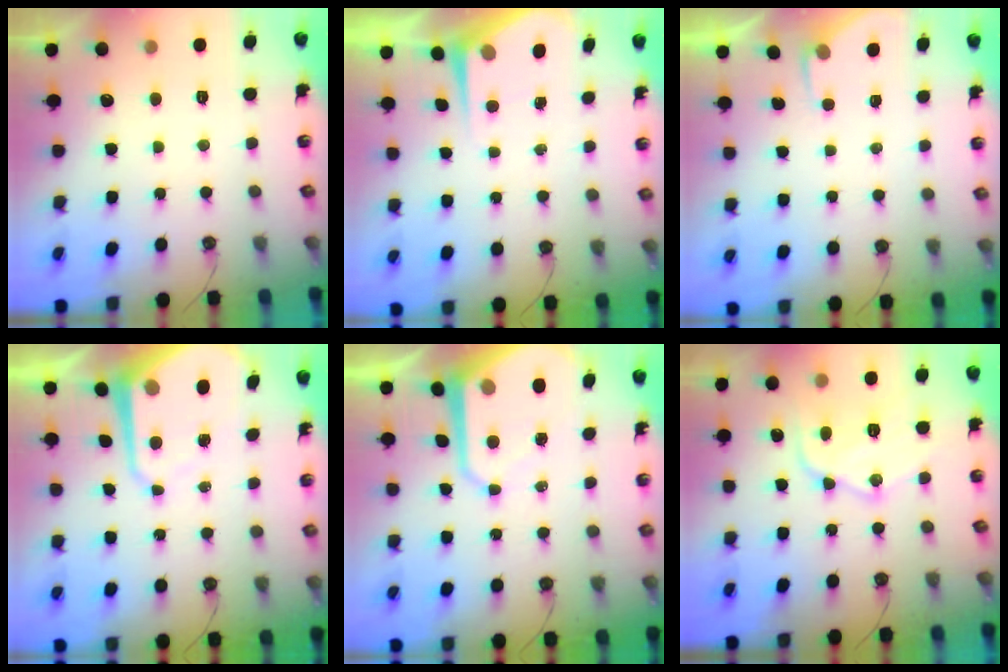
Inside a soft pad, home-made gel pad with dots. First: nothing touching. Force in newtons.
{"total": 5.9, "press": 5.9, "slide": 0.5}
{"total": 2.7, "press": 2.6, "slide": 0.5}
{"total": 10.2, "press": 10.2, "slide": 1.0}
{"total": 12.7, "press": 12.7, "slide": 1.1}
{"total": 14.7, "press": 14.6, "slide": 1.1}